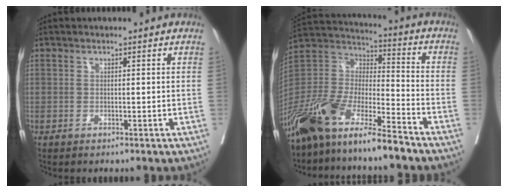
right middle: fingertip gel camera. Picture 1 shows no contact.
{"total": 16.8, "force": [-12.8, 3.2, 10.4], "torque": [-0.212, -0.005, -0.242]}